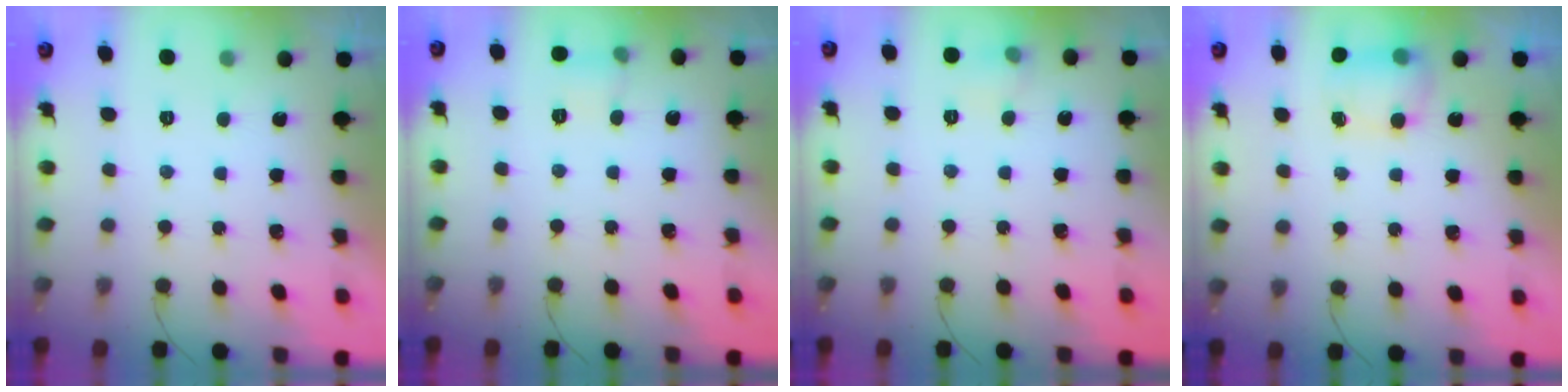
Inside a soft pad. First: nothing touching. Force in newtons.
{"total": 5.6, "press": 5.2, "slide": 2.0}
{"total": 5.1, "press": 4.8, "slide": 1.6}
{"total": 9.7, "press": 6.9, "slide": 6.8}